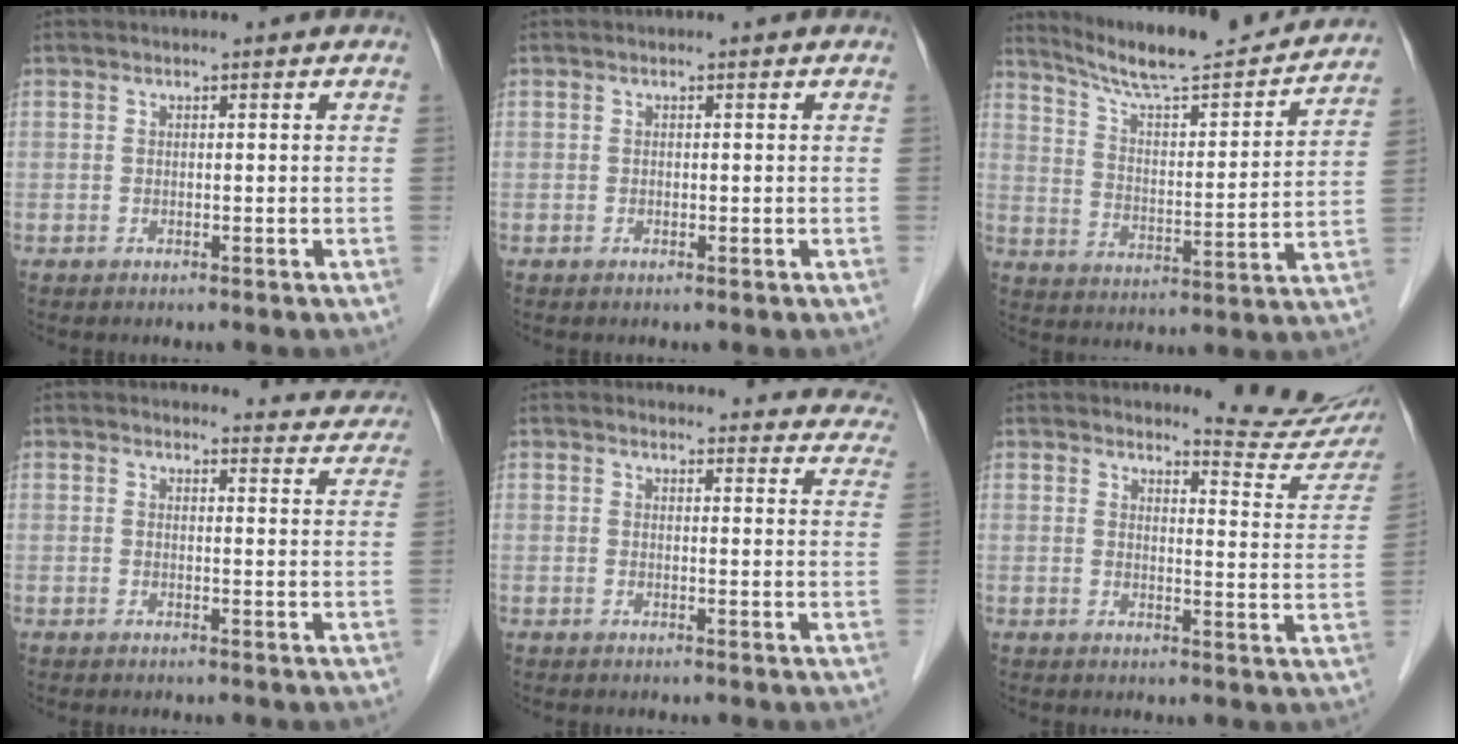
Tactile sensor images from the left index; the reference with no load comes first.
{"total": 0.0}
{"total": 19.9, "force": [18.4, 1.6, 7.6], "torque": [-0.122, -0.019, 0.263]}
{"total": 7.5, "force": [7.3, 1.5, -0.3], "torque": [0.027, -0.022, 0.057]}
{"total": 18.8, "force": [18.1, 4.4, 2.8], "torque": [-0.002, -0.052, 0.173]}
{"total": 10.2, "force": [10.0, 0.7, 1.8], "torque": [-0.012, -0.067, 0.100]}